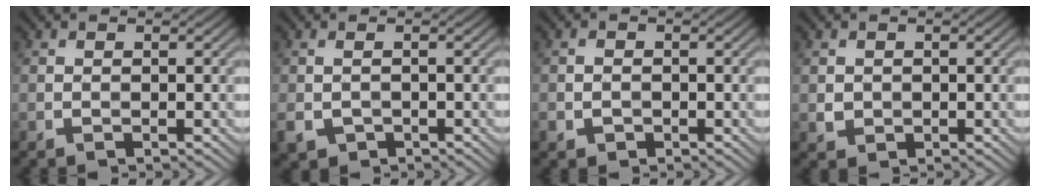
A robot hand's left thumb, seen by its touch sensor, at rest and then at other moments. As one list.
[{"total": 2.5, "force": [-0.9, 1.7, 1.6], "torque": [-0.048, -0.007, -0.017]}, {"total": 1.7, "force": [-0.6, 1.4, 0.7], "torque": [-0.017, -0.003, -0.012]}, {"total": 1.5, "force": [0.2, 1.5, 0.3], "torque": [-0.017, -0.004, 0.005]}]